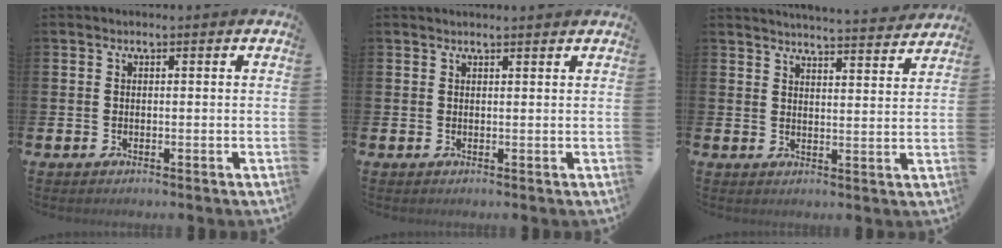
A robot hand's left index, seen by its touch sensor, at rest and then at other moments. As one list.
[{"total": 0.9, "force": [0.9, -0.1, 0.1], "torque": [0.006, -0.005, 0.016]}, {"total": 4.6, "force": [4.6, -0.3, 0.3], "torque": [-0.009, -0.038, 0.078]}]